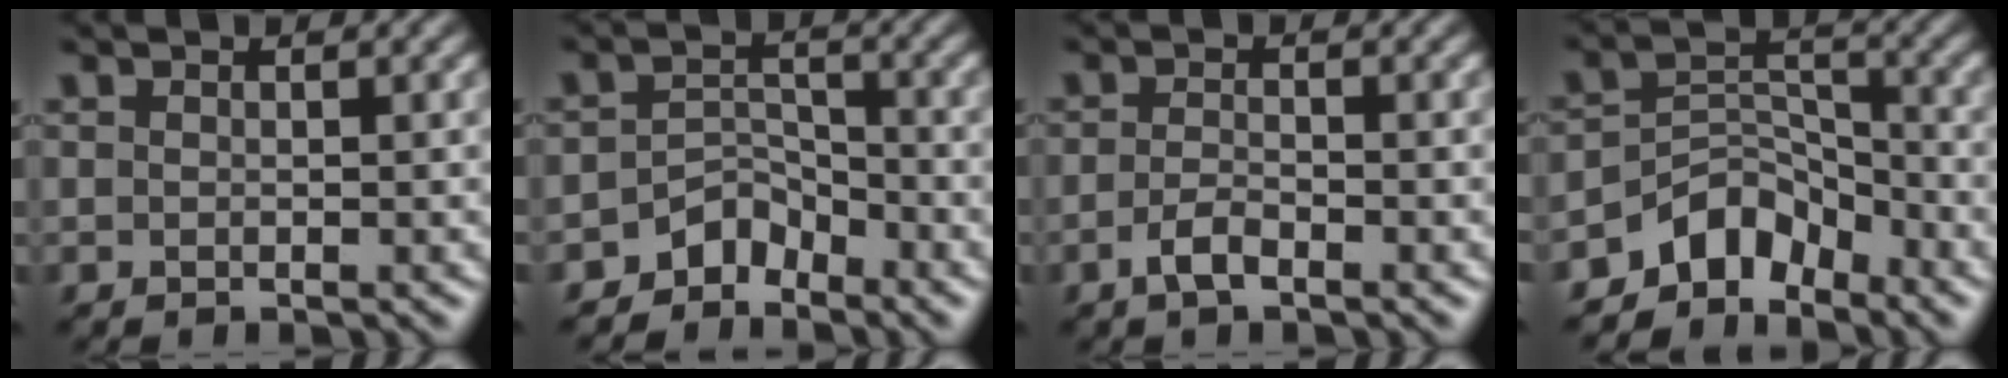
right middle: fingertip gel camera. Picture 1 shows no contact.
{"total": 3.0, "force": [-2.5, 1.5, 0.6], "torque": [-0.002, 0.010, -0.050]}
{"total": 1.9, "force": [-1.1, 0.6, 1.4], "torque": [-0.031, 0.002, -0.025]}
{"total": 4.7, "force": [-3.8, 2.4, 1.4], "torque": [-0.005, 0.007, -0.077]}